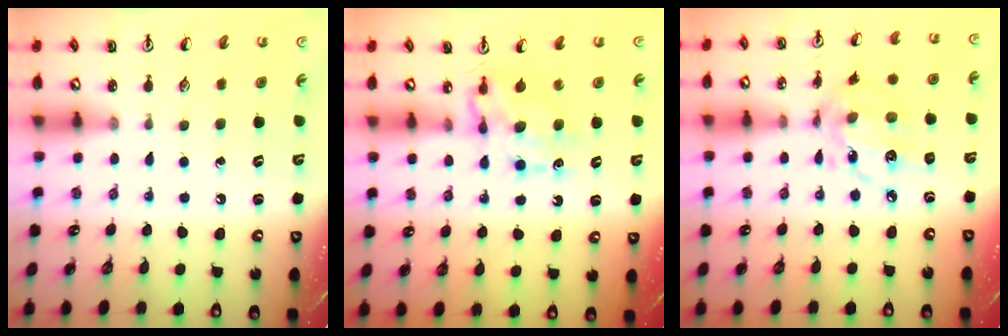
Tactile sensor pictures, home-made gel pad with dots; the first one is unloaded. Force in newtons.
{"total": 6.8, "press": 6.8, "slide": 0.5}
{"total": 11.7, "press": 11.7, "slide": 0.7}